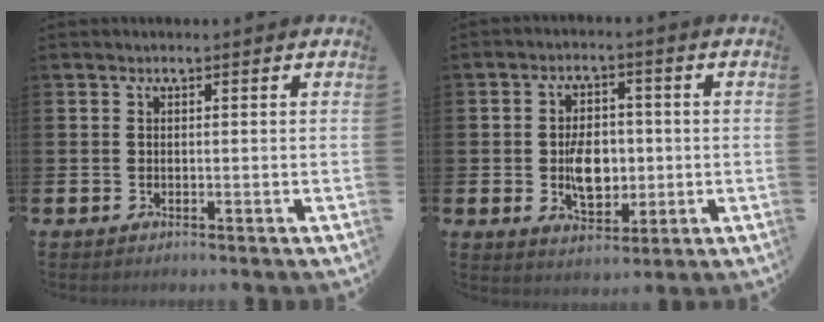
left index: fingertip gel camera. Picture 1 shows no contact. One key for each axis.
{"total": 6.3, "fx": -0.5, "fy": 4.1, "fz": 4.8, "tx": -0.084, "ty": 0.003, "tz": -0.013}